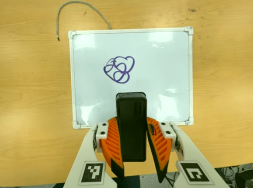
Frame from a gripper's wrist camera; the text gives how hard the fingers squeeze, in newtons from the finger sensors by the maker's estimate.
{"total": 10.6, "left": 8.5, "right": 12.7}